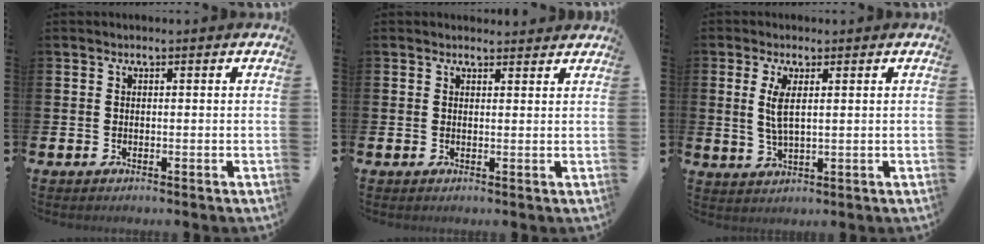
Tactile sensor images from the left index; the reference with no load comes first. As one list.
[{"total": 1.4, "force": [1.3, 0.3, 0.0], "torque": [0.007, -0.003, 0.022]}, {"total": 3.5, "force": [1.3, 1.2, 3.0], "torque": [-0.055, 0.001, 0.019]}]